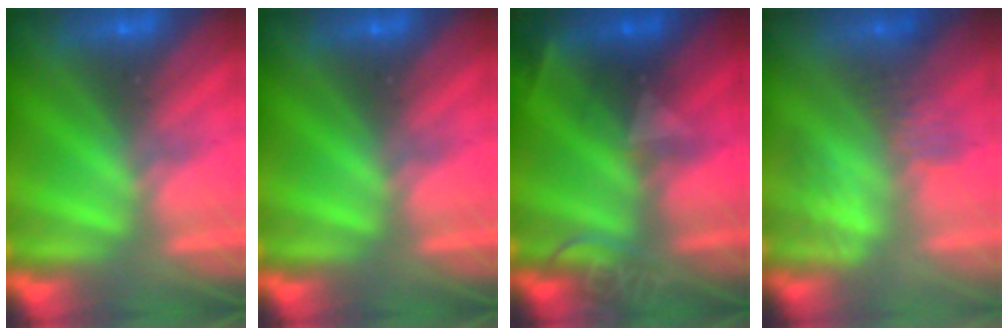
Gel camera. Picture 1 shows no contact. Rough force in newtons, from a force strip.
{"total": 0.0}
{"total": 2.2}
{"total": 2.8}